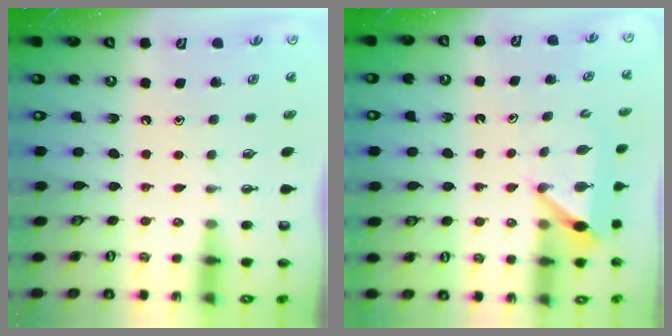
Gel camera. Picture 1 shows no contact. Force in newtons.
{"total": 6.2, "press": 6.2, "slide": 0.6}